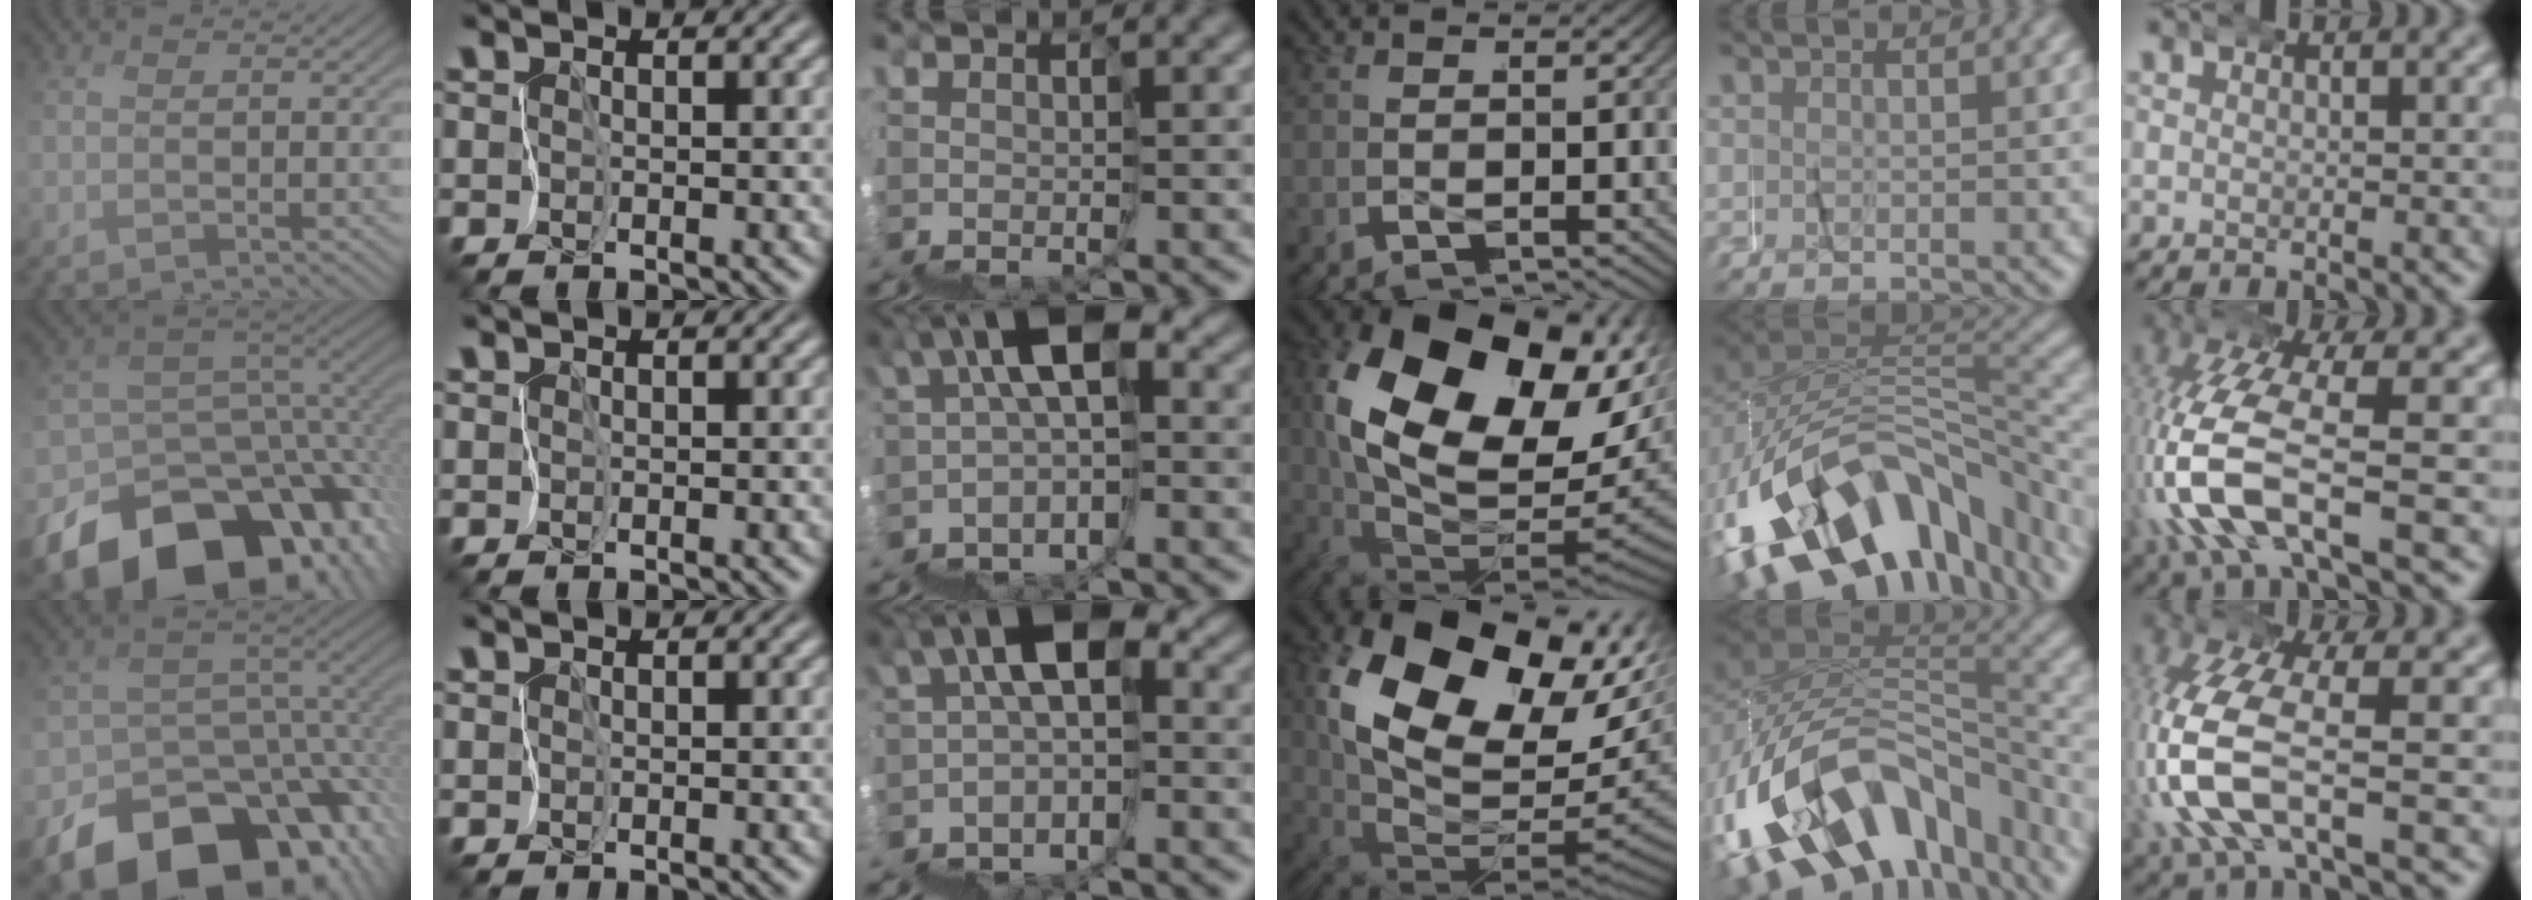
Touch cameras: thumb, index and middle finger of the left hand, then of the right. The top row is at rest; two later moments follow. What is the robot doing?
{"motion": "wrap", "object": "masking tape"}